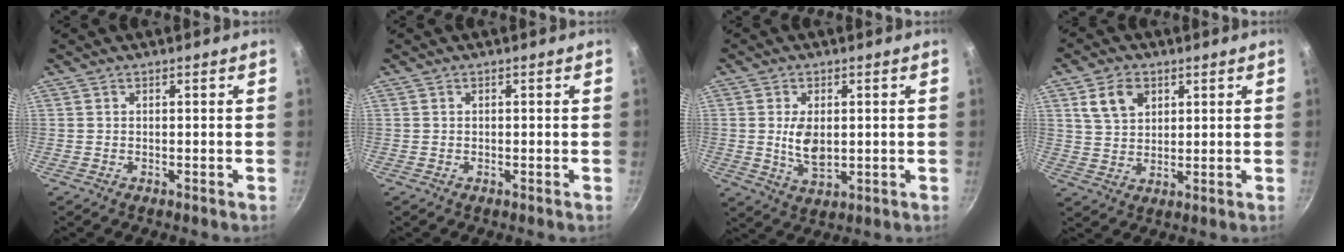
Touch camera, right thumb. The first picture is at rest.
{"total": 0.0}
{"total": 6.6, "force": [0.4, 3.8, 5.4], "torque": [-0.092, -0.010, 0.015]}
{"total": 7.3, "force": [3.2, 5.0, 4.1], "torque": [-0.057, -0.010, 0.063]}